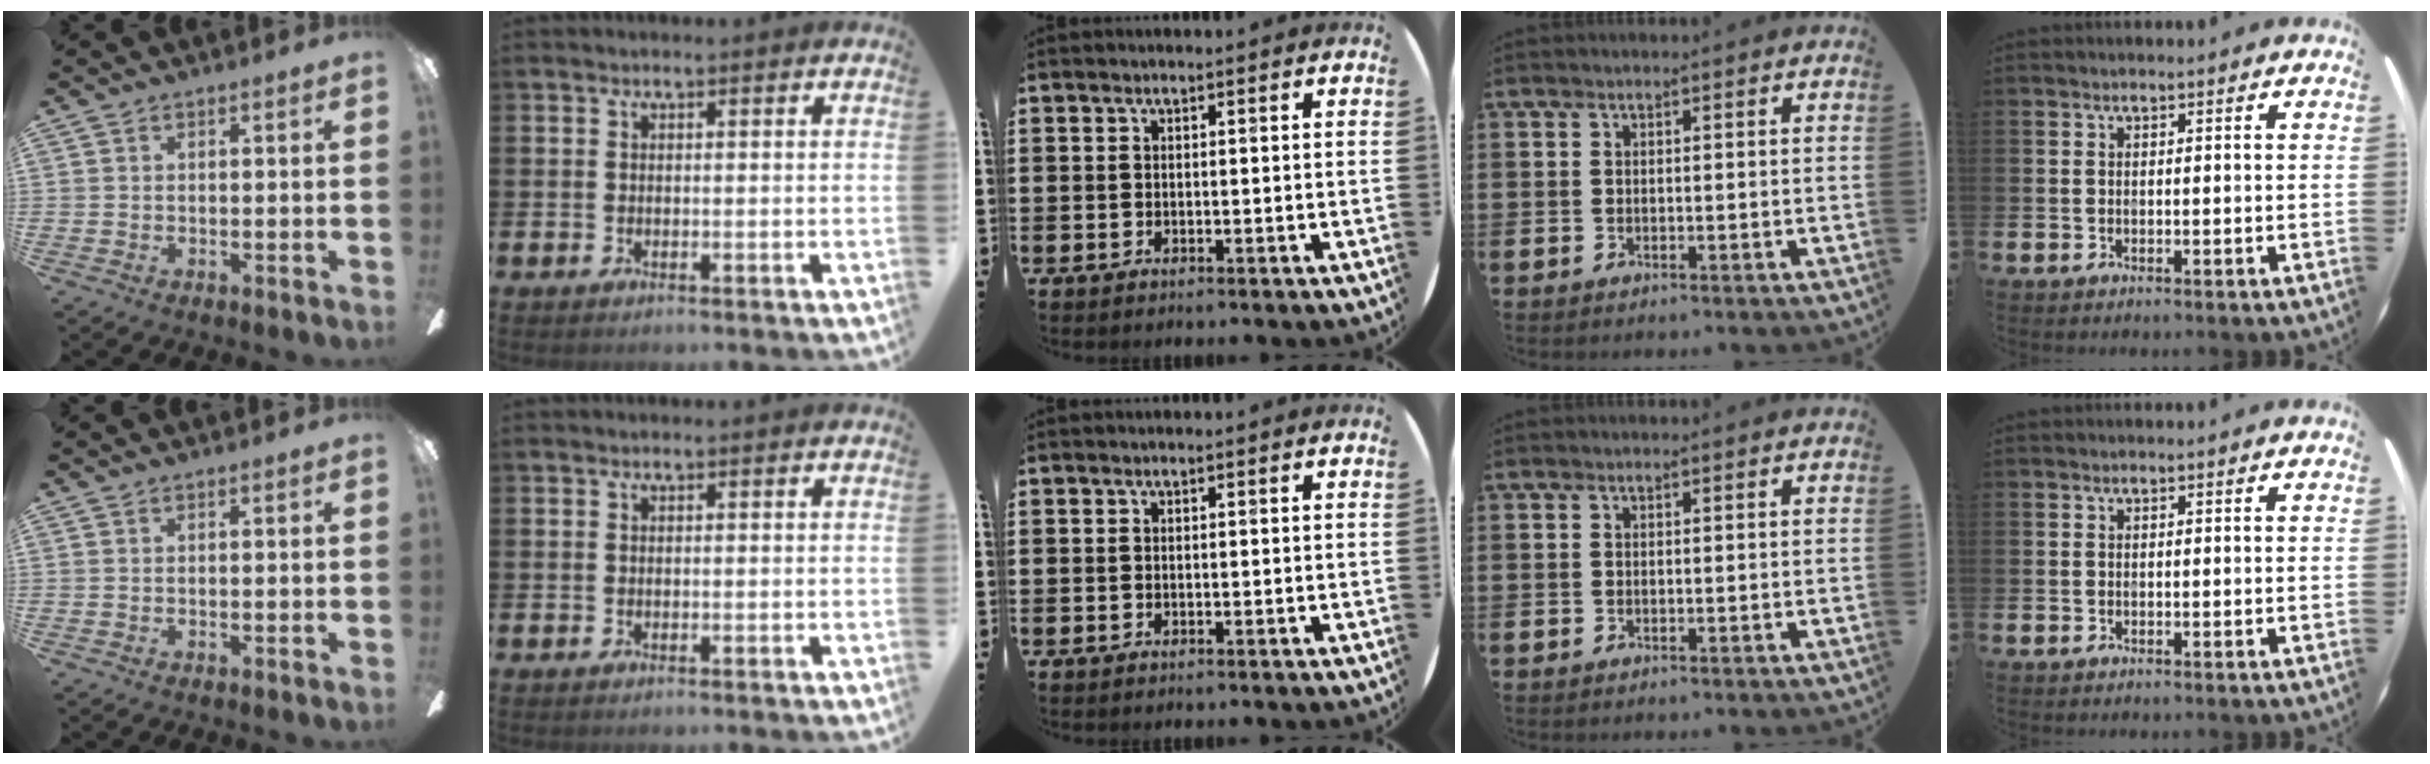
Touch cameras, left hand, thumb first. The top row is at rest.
{}